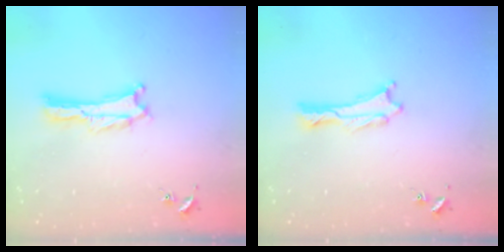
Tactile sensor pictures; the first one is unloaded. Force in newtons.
{"total": 0.6, "press": 0.6, "slide": 0.1}